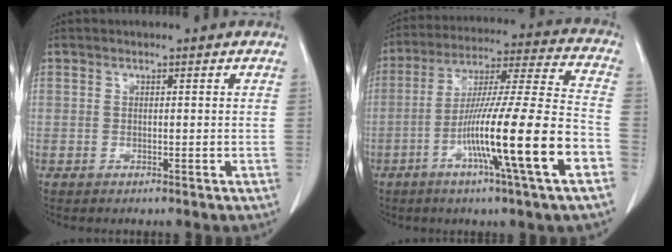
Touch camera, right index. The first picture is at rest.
{"total": 19.1, "force": [-7.3, -0.6, 17.6], "torque": [-0.300, -0.014, -0.125]}